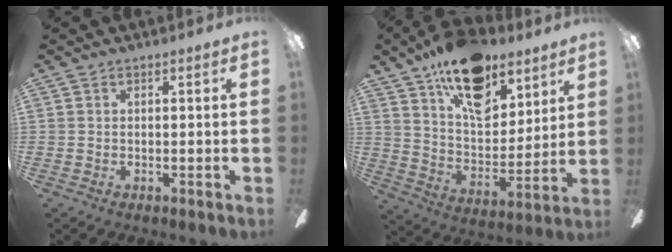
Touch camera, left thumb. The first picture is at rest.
{"total": 20.4, "force": [13.6, 10.8, 10.7], "torque": [-0.174, -0.073, 0.240]}